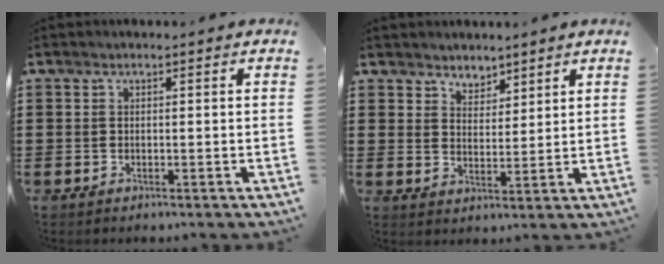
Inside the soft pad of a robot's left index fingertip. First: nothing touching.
{"total": 3.3, "force": [2.9, 1.5, -0.4], "torque": [-0.007, 0.001, 0.054]}